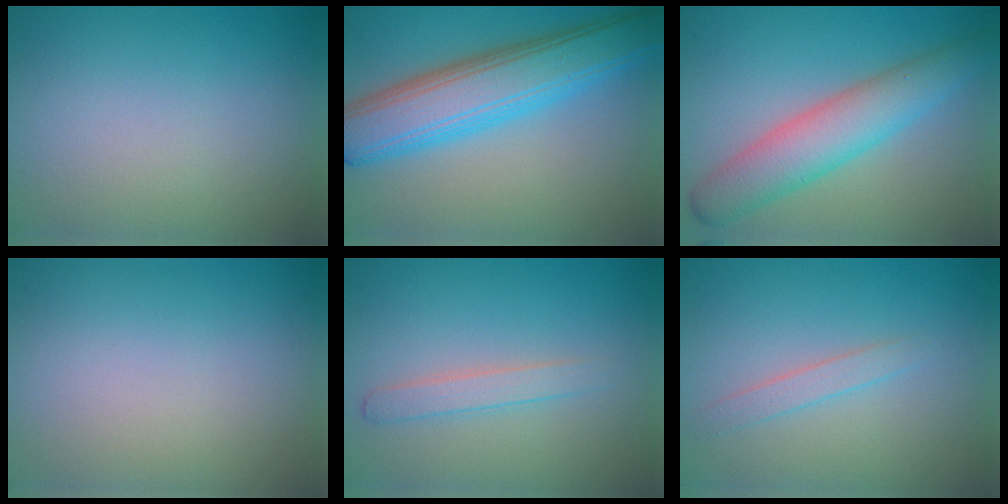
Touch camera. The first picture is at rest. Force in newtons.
{"total": 8.3, "press": 8.3, "slide": 0.2}
{"total": 5.5, "press": 5.5, "slide": 0.1}
{"total": 0.0}
{"total": 1.8, "press": 1.8, "slide": 0.1}
{"total": 1.3, "press": 1.3, "slide": 0.1}